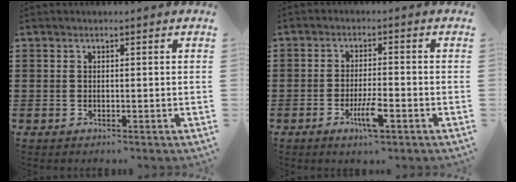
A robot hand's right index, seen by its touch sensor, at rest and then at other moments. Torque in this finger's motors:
{"motor_torque": [0.20, -0.13, 0.28, 0.07]}